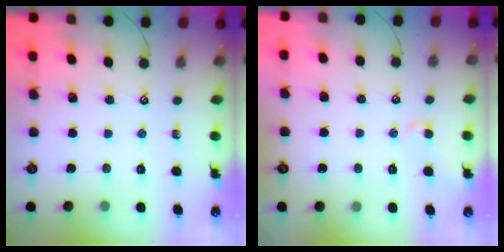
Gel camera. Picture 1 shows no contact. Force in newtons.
{"total": 0.5, "press": 0.4, "slide": 0.4}